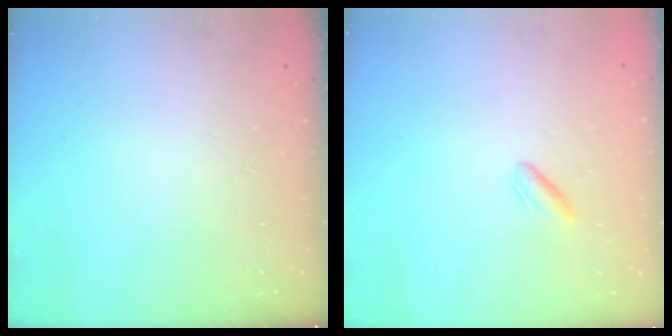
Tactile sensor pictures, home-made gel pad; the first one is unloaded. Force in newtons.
{"total": 2.0, "press": 1.7, "slide": 1.1}